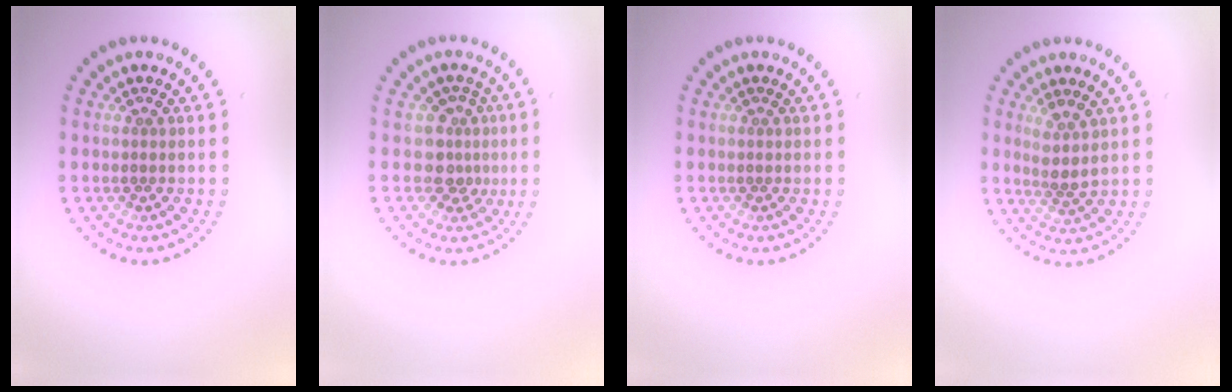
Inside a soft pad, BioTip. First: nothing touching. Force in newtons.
{"total": 2.6, "press": 1.9, "slide": 1.8}
{"total": 0.0}
{"total": 2.1, "press": 1.6, "slide": 1.3}